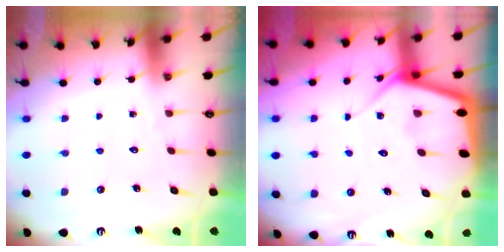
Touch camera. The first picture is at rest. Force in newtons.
{"total": 8.8, "press": 8.7, "slide": 0.7}